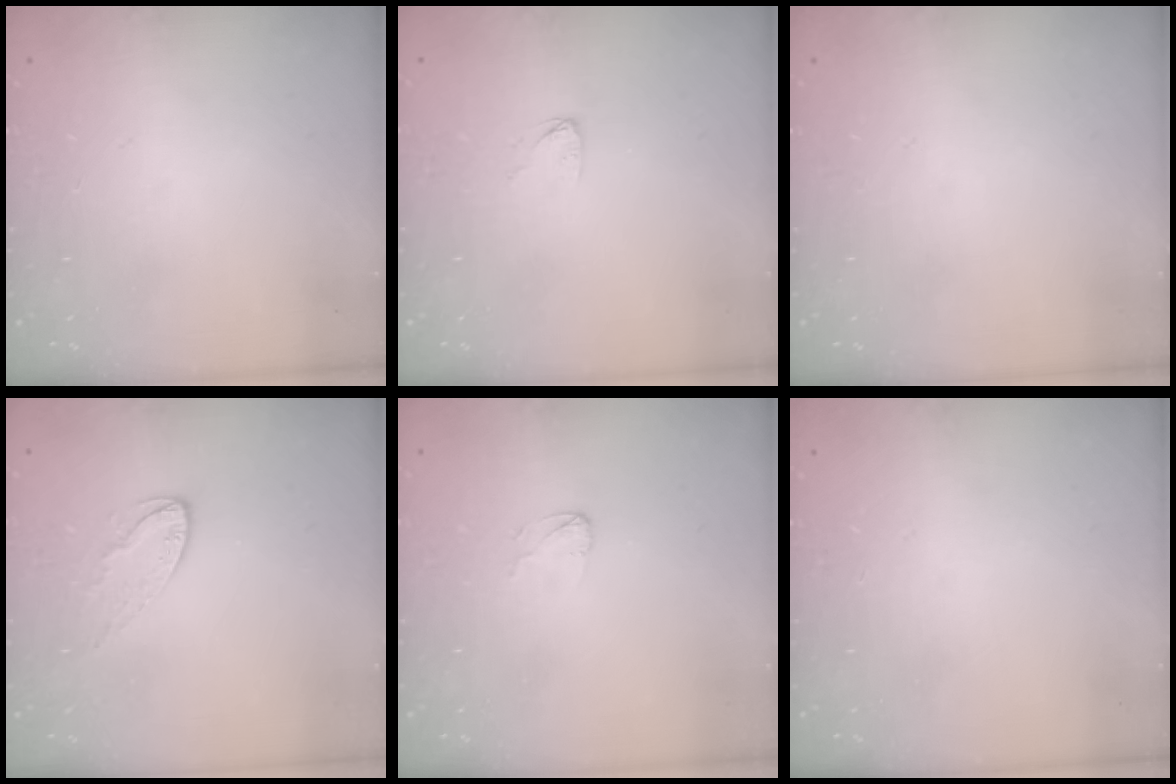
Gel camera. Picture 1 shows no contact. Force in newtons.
{"total": 3.8, "press": 3.8, "slide": 0.3}
{"total": 0.0}
{"total": 6.5, "press": 6.5, "slide": 0.2}
{"total": 2.6, "press": 2.6, "slide": 0.2}
{"total": 0.0}